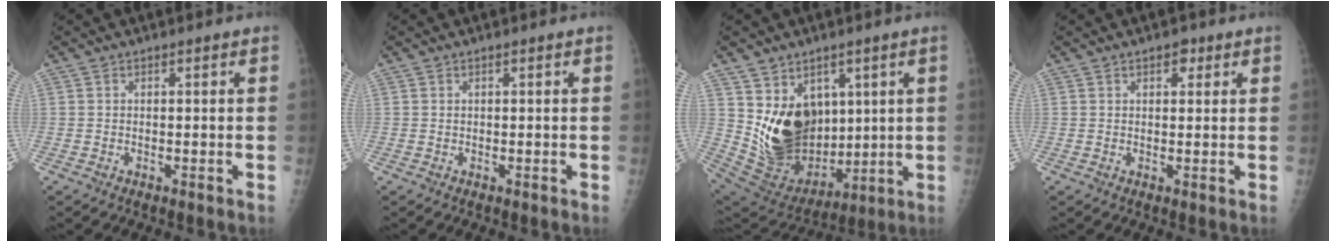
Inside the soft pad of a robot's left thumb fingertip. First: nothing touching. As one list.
[{"total": 0.0}, {"total": 16.4, "force": [4.1, 12.1, 10.4], "torque": [-0.135, -0.040, 0.111]}, {"total": 2.4, "force": [1.3, 1.4, 1.4], "torque": [-0.007, -0.003, 0.017]}]